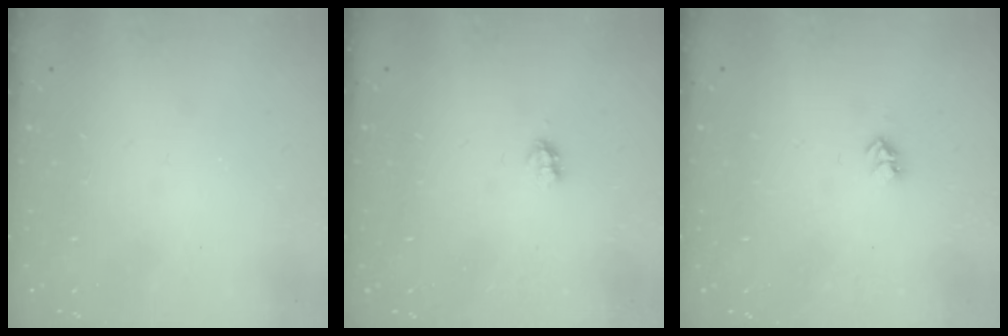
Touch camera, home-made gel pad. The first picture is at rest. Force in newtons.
{"total": 1.7, "press": 1.7, "slide": 0.3}
{"total": 2.7, "press": 2.7, "slide": 0.4}